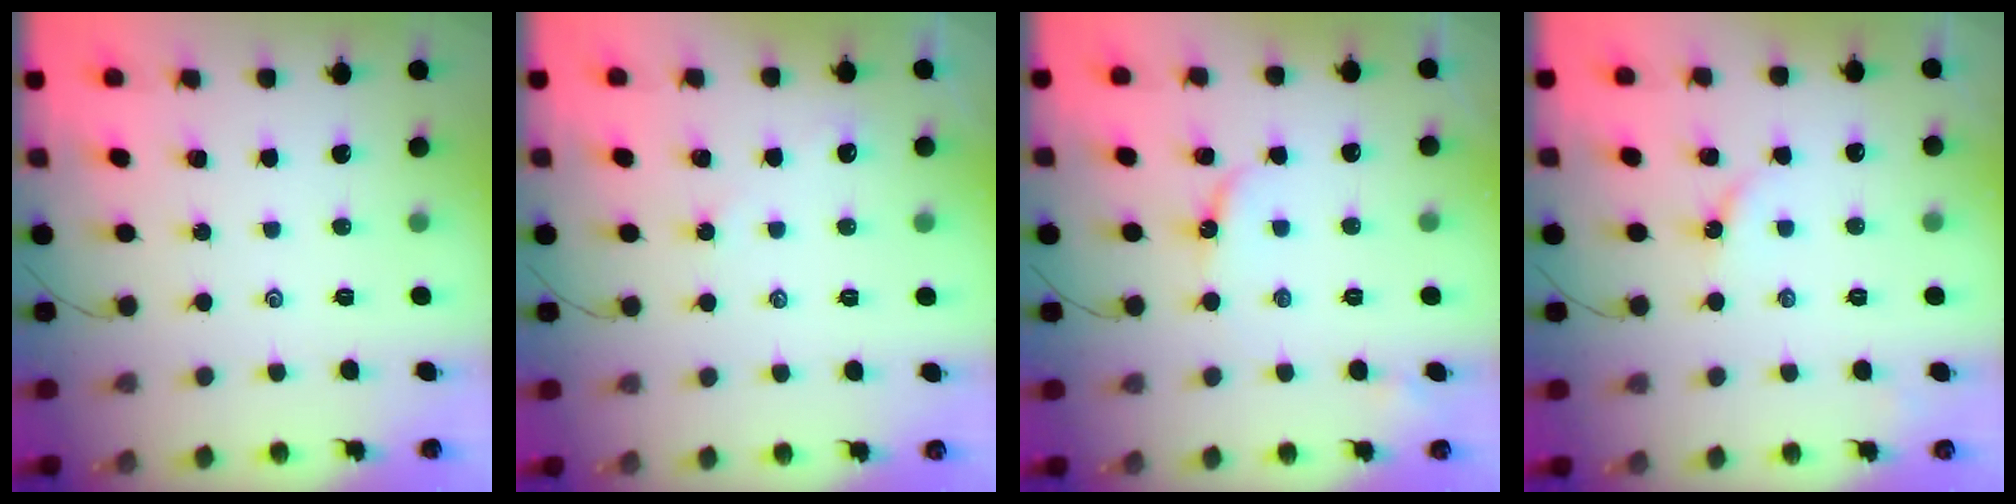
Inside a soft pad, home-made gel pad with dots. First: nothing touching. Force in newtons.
{"total": 3.0, "press": 2.9, "slide": 0.4}
{"total": 5.2, "press": 5.1, "slide": 0.6}
{"total": 2.4, "press": 2.4, "slide": 0.3}